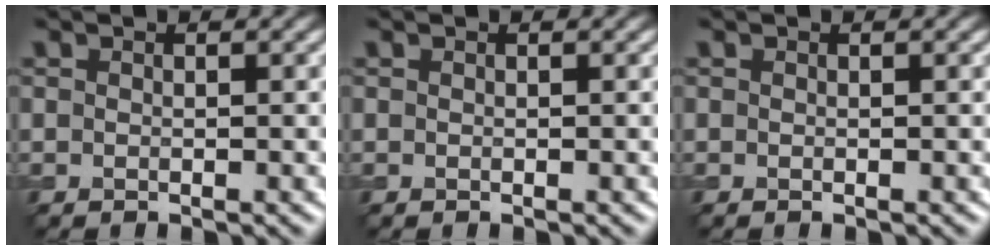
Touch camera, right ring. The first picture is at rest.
{"total": 0.0}
{"total": 0.0}